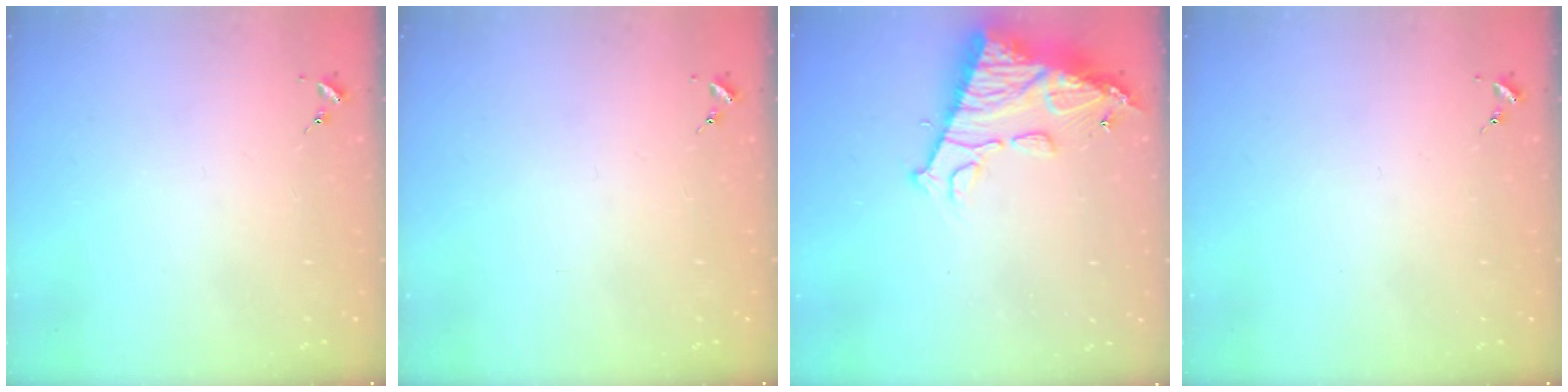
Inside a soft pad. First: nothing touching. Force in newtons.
{"total": 0.0}
{"total": 17.7, "press": 17.6, "slide": 1.6}
{"total": 0.0}